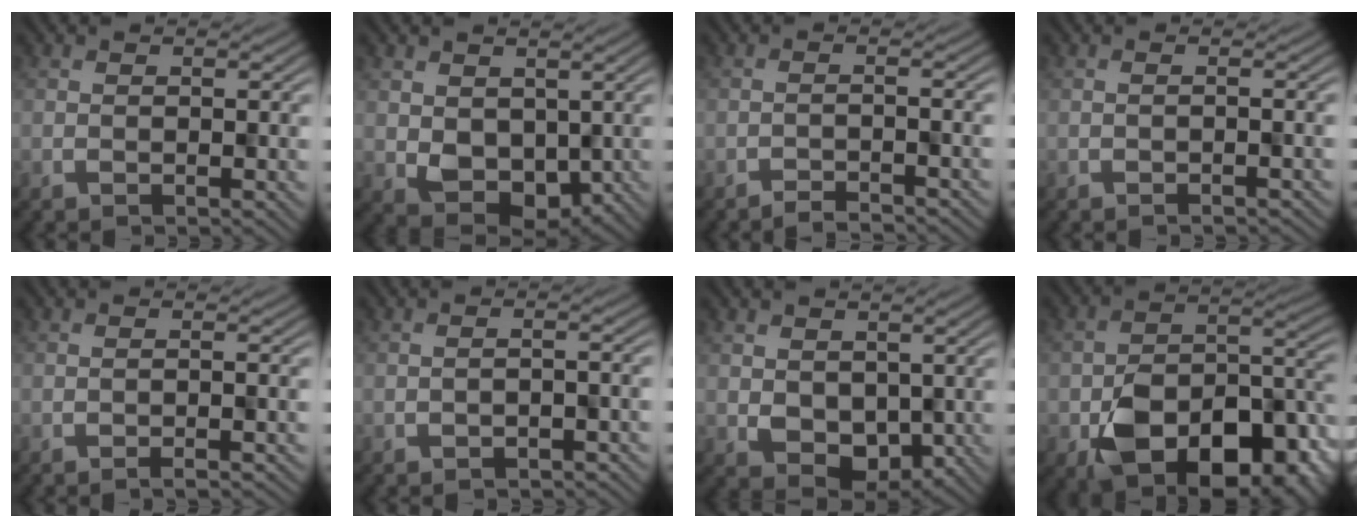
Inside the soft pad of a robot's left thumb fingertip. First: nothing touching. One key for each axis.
{"total": 5.1, "fx": 1.0, "fy": 4.3, "fz": 2.4, "tx": -0.055, "ty": -0.024, "tz": 0.027}
{"total": 2.1, "fx": -2.1, "fy": -0.1, "fz": -0.1, "tx": 0.006, "ty": 0.009, "tz": -0.040}
{"total": 0.8, "fx": -0.7, "fy": -0.2, "fz": -0.3, "tx": 0.006, "ty": 0.006, "tz": -0.016}
{"total": 1.2, "fx": -1.2, "fy": -0.2, "fz": 0.4, "tx": -0.003, "ty": 0.008, "tz": -0.026}
{"total": 1.3, "fx": -1.3, "fy": 0.1, "fz": -0.2, "tx": 0.008, "ty": 0.006, "tz": -0.021}
{"total": 4.6, "fx": 0.5, "fy": 4.1, "fz": 2.2, "tx": -0.047, "ty": -0.024, "tz": 0.019}
{"total": 13.7, "fx": -6.6, "fy": 8.7, "fz": 8.2, "tx": -0.124, "ty": -0.036, "tz": -0.106}